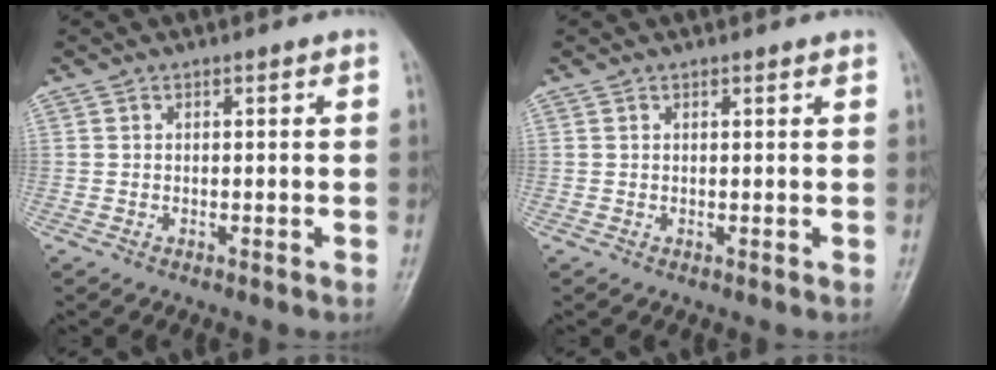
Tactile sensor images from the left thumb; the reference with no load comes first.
{"total": 0.8, "force": [0.7, 0.0, 0.3], "torque": [-0.006, -0.001, 0.010]}